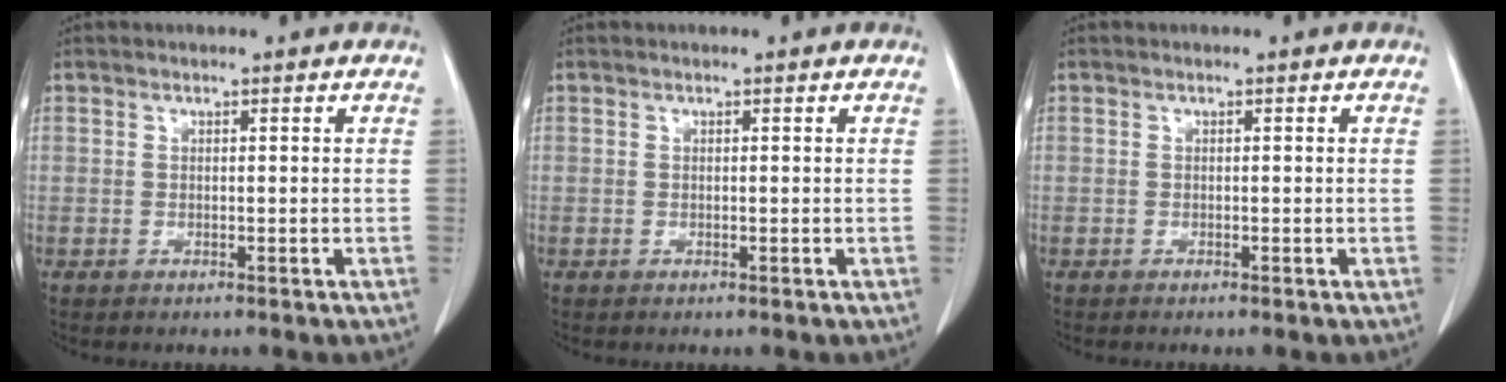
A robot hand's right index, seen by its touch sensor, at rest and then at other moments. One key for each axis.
{"total": 0.0}
{"total": 0.0}